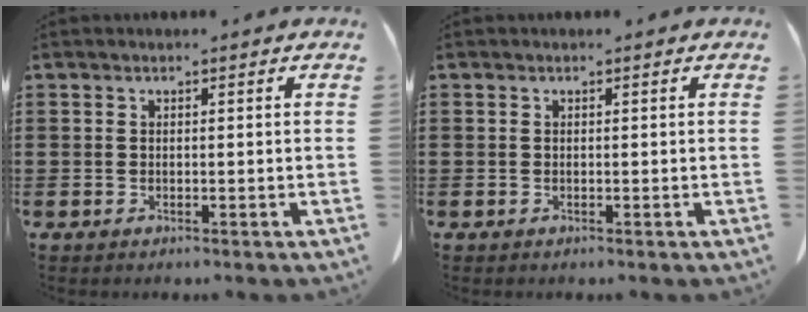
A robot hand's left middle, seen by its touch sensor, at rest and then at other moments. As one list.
[{"total": 0.0}]